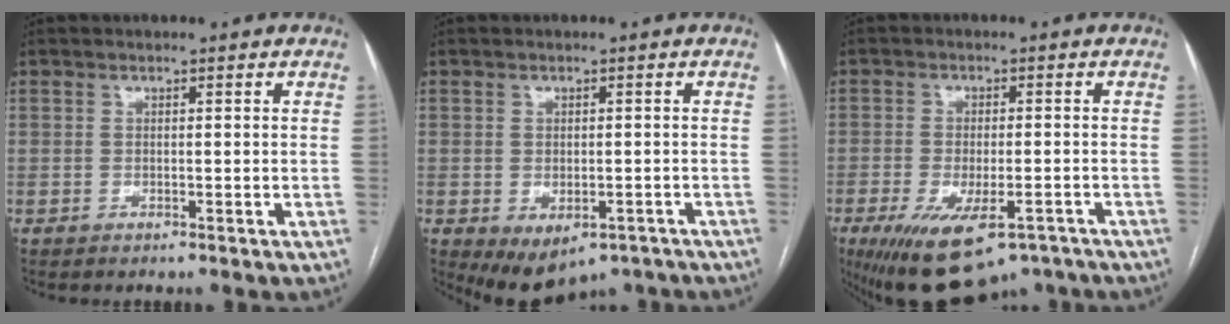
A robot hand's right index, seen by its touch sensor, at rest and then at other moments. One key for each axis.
{"total": 7.9, "fx": -4.8, "fy": 4.6, "fz": 4.3, "tx": -0.055, "ty": 0.002, "tz": -0.060}
{"total": 14.1, "fx": -9.1, "fy": 5.4, "fz": 9.3, "tx": -0.164, "ty": -0.014, "tz": -0.132}